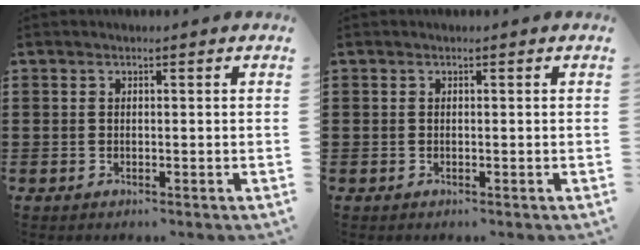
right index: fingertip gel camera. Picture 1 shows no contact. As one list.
[{"total": 0.0}]